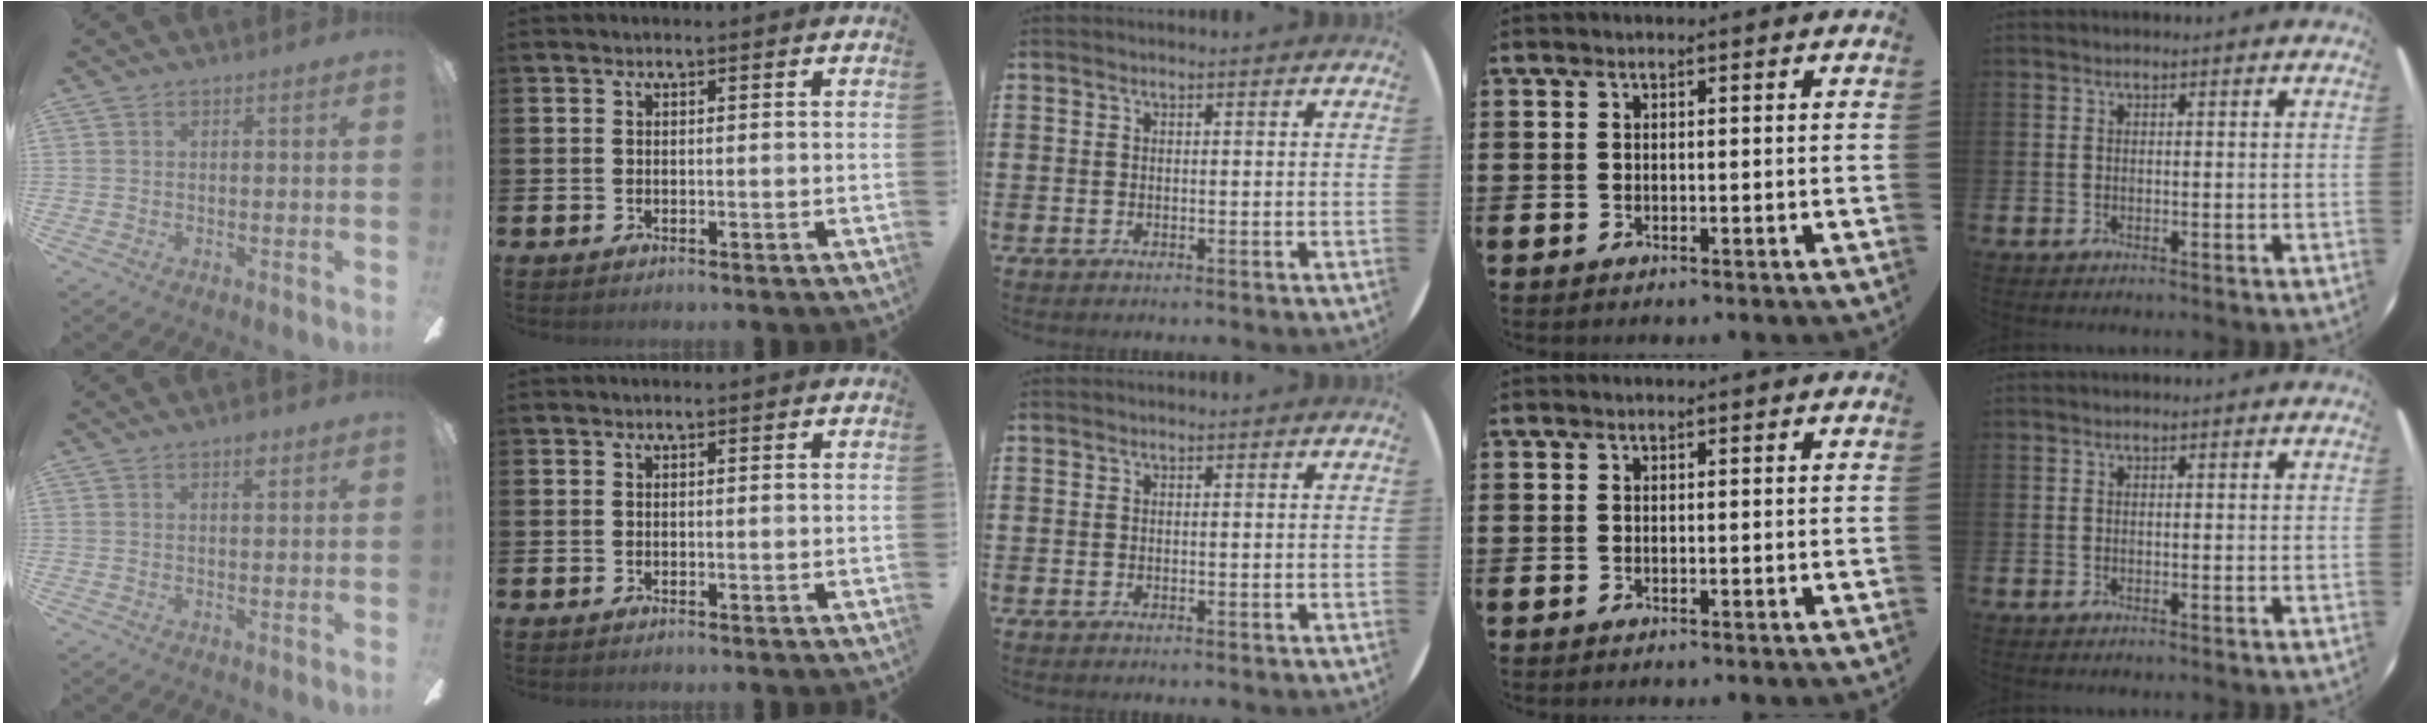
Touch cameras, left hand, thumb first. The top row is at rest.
{"thumb": {"total": 2.5, "force": [1.7, 0.9, 1.7], "torque": [-0.013, -0.006, 0.024]}}